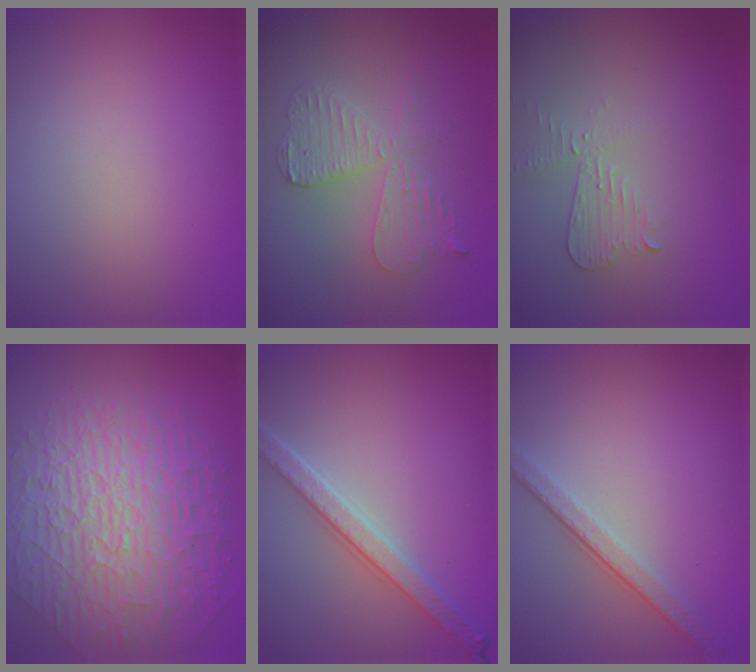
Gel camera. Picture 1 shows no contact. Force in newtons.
{"total": 4.1, "press": 3.6, "slide": 2.0}
{"total": 2.1, "press": 2.1, "slide": 0.1}
{"total": 10.0, "press": 6.7, "slide": 7.4}
{"total": 4.0, "press": 3.5, "slide": 2.0}
{"total": 3.5, "press": 2.6, "slide": 2.4}